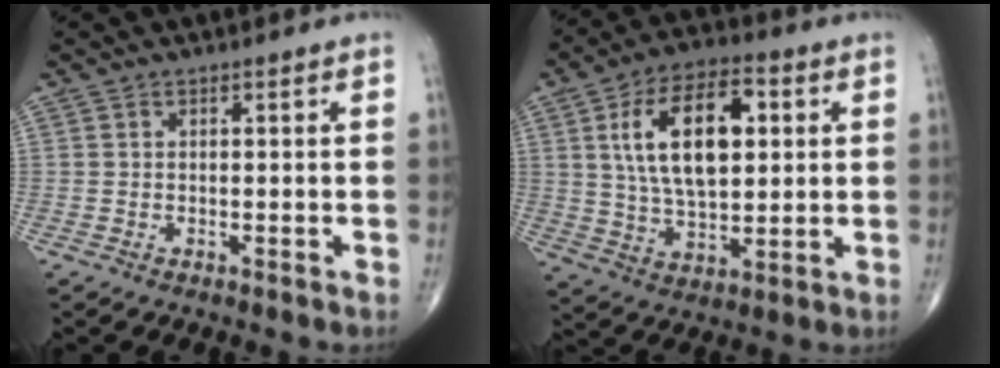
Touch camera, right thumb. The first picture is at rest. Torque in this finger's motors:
{"motor_torque": [-0.70, 1.47, 1.36, 0.70, 0.26]}